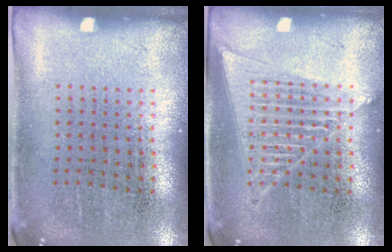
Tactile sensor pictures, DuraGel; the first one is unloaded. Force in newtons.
{"total": 1.6, "press": 1.6, "slide": 0.2}